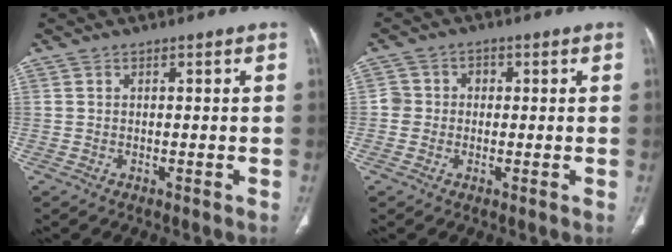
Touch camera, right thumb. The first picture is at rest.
{"total": 3.5, "force": [-0.2, 3.4, 0.8], "torque": [0.007, 0.014, -0.009]}